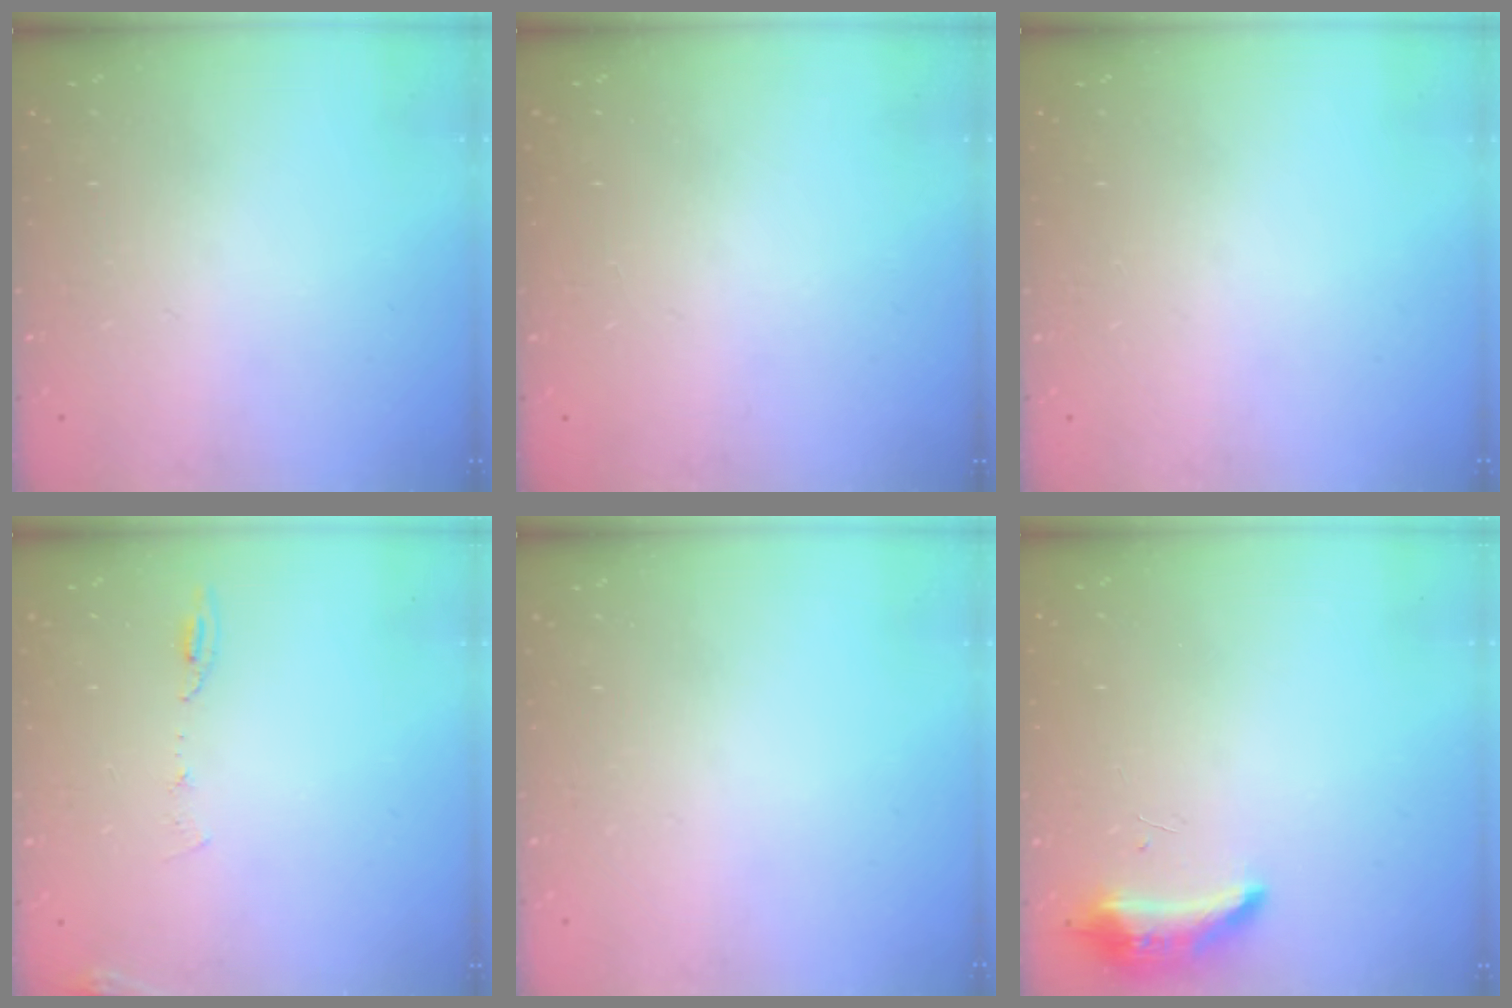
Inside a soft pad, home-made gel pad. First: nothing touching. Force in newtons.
{"total": 0.0}
{"total": 0.0}
{"total": 6.4, "press": 6.2, "slide": 1.6}
{"total": 0.0}
{"total": 8.5, "press": 8.4, "slide": 1.6}